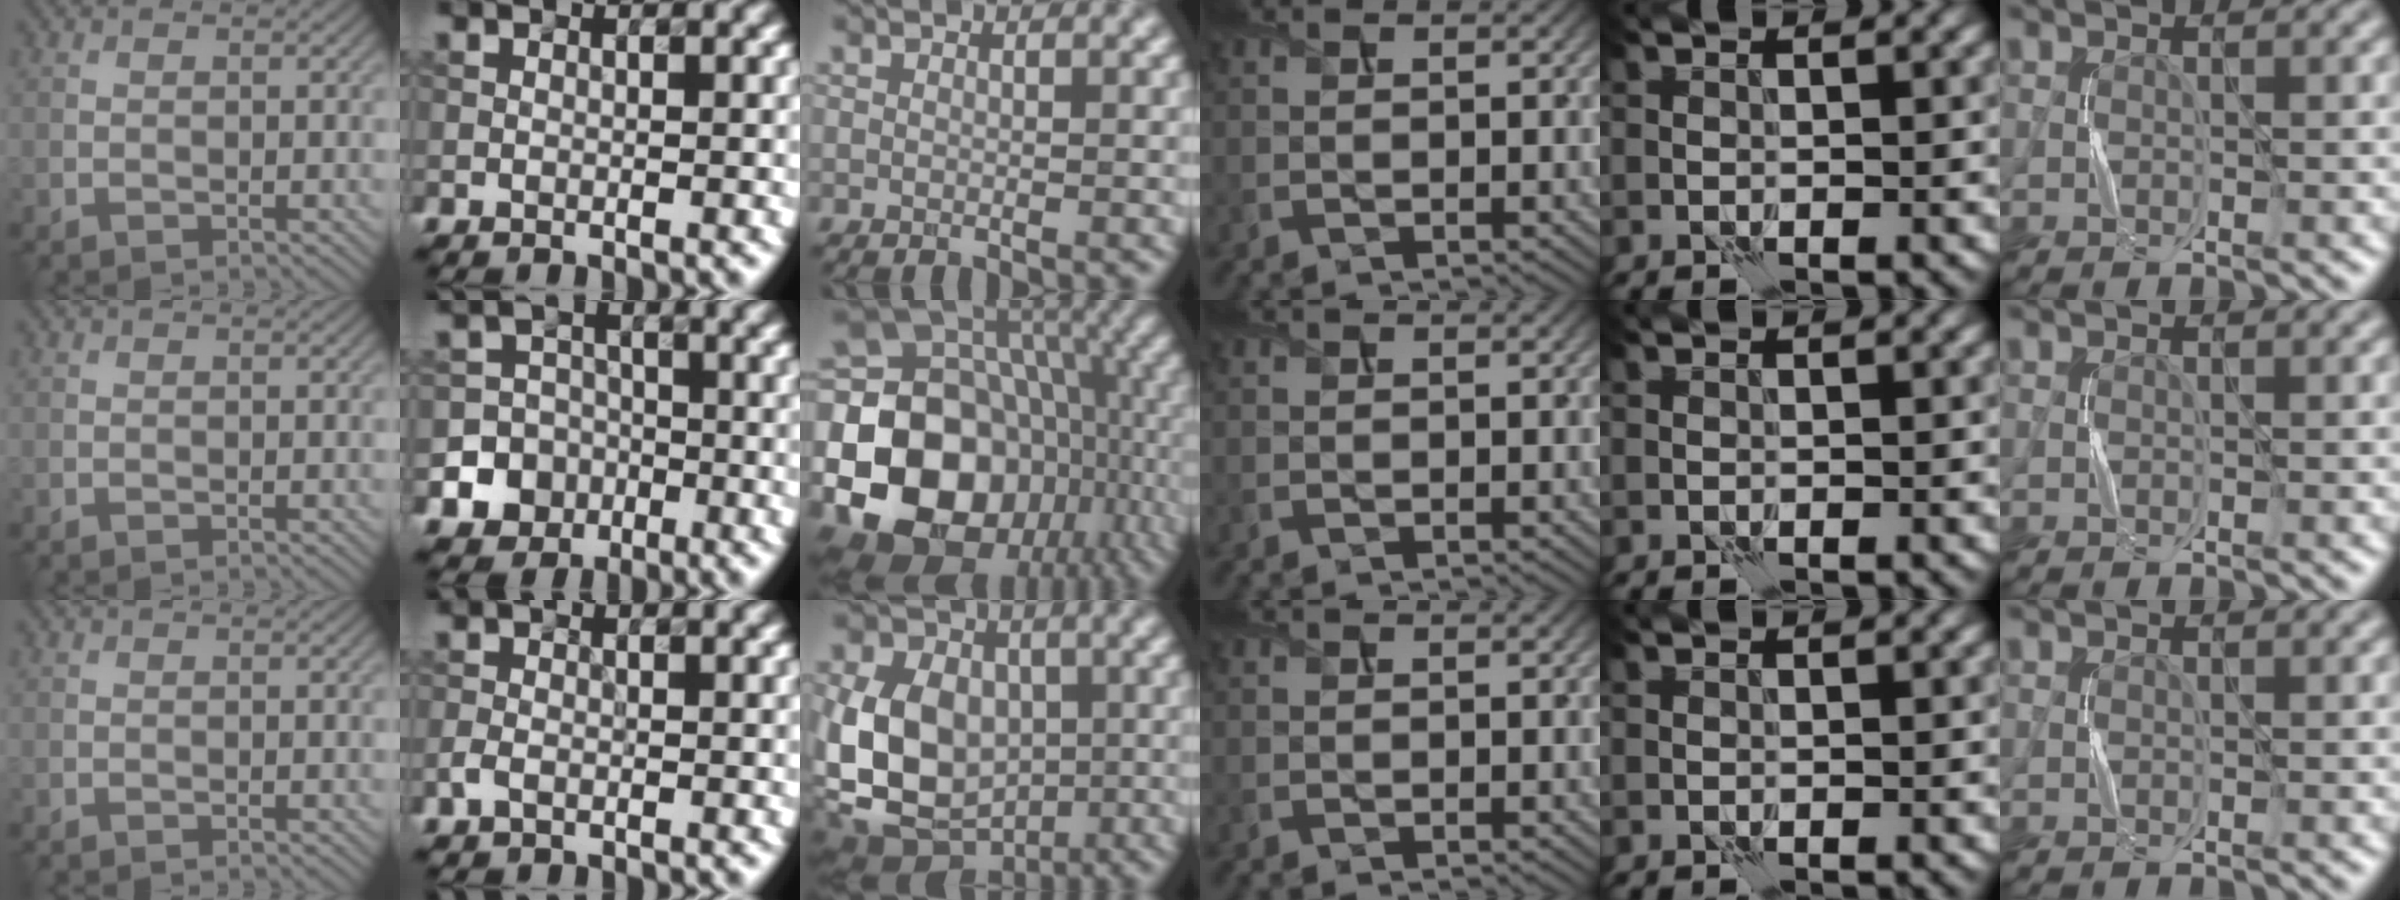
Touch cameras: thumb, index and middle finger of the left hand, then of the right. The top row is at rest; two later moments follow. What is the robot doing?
{"motion": "press", "object": "button"}